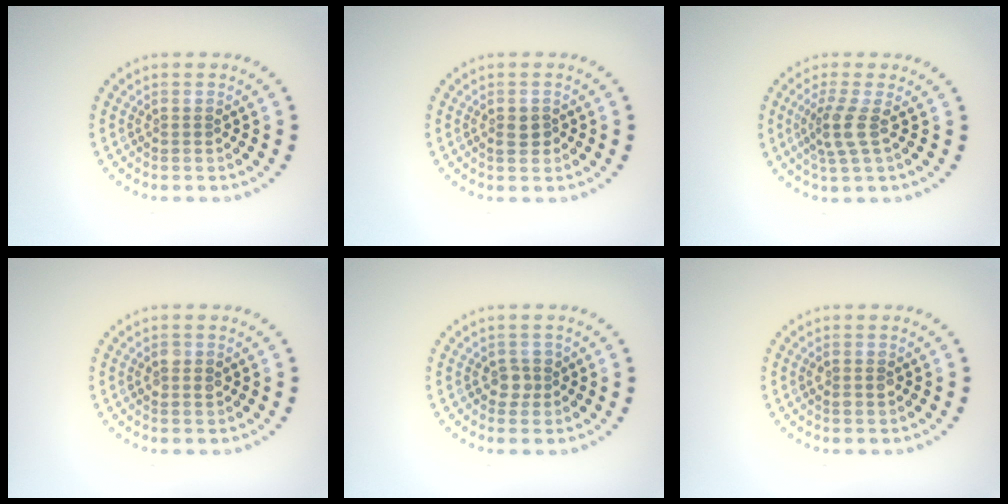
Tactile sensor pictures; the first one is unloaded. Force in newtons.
{"total": 1.5, "press": 1.5, "slide": 0.1}
{"total": 2.5, "press": 1.9, "slide": 1.6}
{"total": 1.2, "press": 1.1, "slide": 0.3}
{"total": 1.5, "press": 1.3, "slide": 0.8}
{"total": 1.1, "press": 1.1, "slide": 0.4}